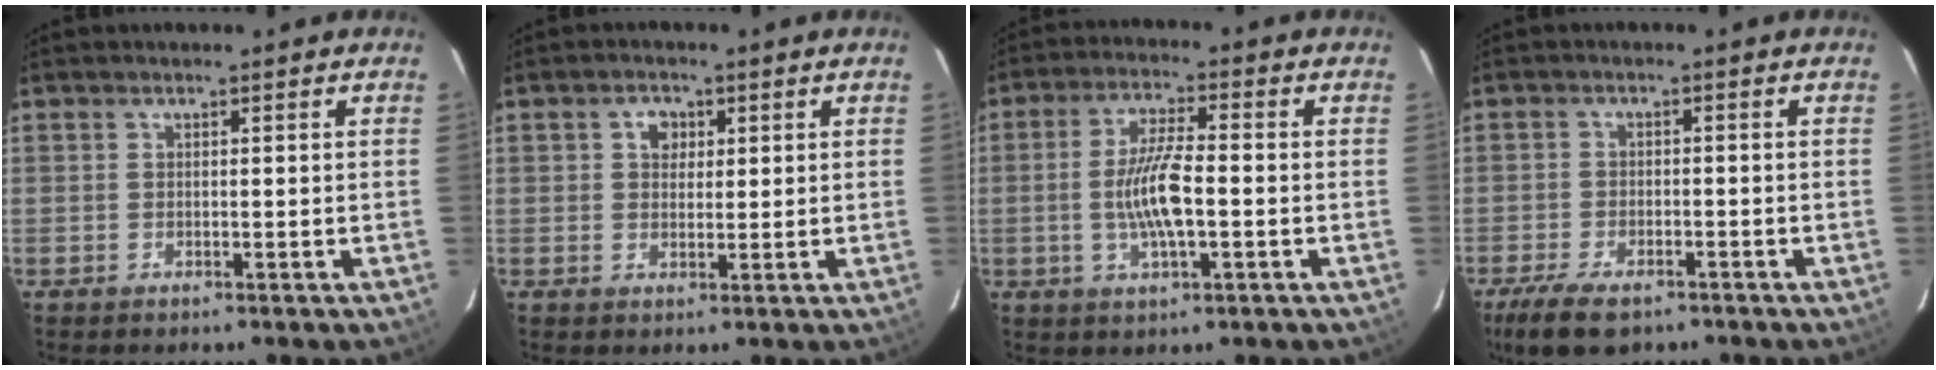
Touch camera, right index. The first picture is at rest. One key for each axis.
{"total": 3.1, "fx": 1.0, "fy": 2.6, "fz": 1.3, "tx": -0.016, "ty": 0.011, "tz": 0.017}
{"total": 8.8, "fx": -1.5, "fy": 2.0, "fz": 8.4, "tx": -0.164, "ty": -0.001, "tz": -0.029}
{"total": 9.0, "fx": -6.5, "fy": 3.8, "fz": 5.0, "tx": -0.128, "ty": -0.020, "tz": -0.114}